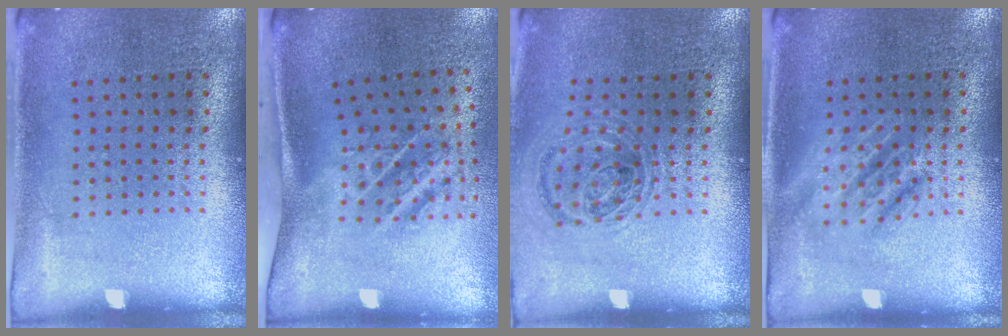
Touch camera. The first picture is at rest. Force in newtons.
{"total": 2.0, "press": 1.2, "slide": 1.6}
{"total": 0.9, "press": 0.9, "slide": 0.3}
{"total": 1.2, "press": 1.2, "slide": 0.2}